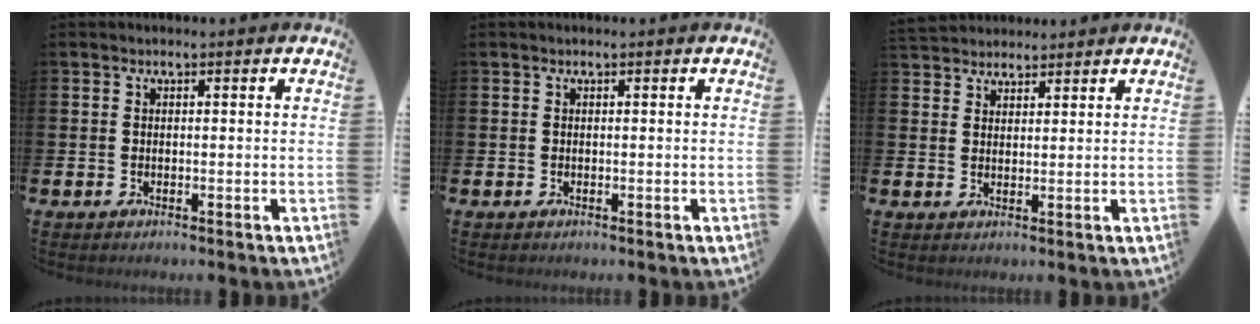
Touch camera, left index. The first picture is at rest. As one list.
[{"total": 0.0}, {"total": 3.1, "force": [2.9, 1.0, -0.2], "torque": [0.000, -0.010, 0.054]}]